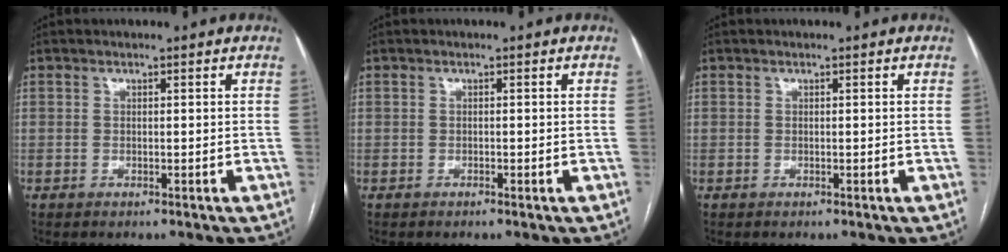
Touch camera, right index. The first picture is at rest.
{"total": 0.0}
{"total": 0.0}